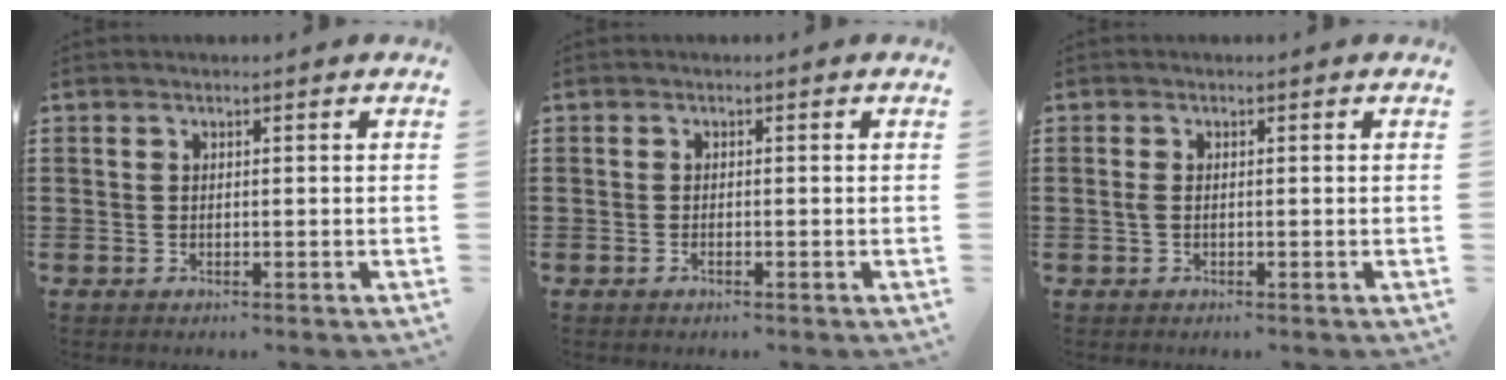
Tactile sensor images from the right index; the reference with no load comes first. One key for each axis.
{"total": 0.6, "fx": -0.4, "fy": 0.1, "fz": 0.4, "tx": -0.010, "ty": -0.004, "tz": -0.006}
{"total": 1.1, "fx": -0.2, "fy": 0.4, "fz": 1.0, "tx": -0.027, "ty": -0.002, "tz": -0.007}